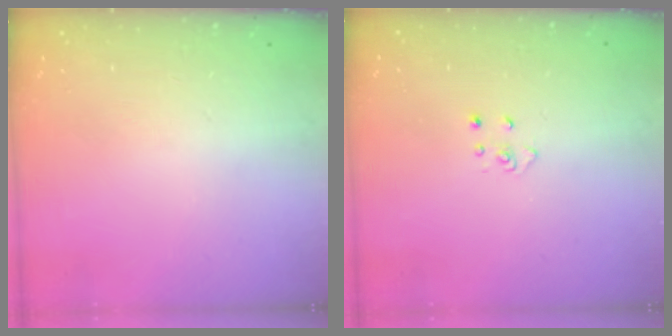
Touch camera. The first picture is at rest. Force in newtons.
{"total": 3.2, "press": 3.2, "slide": 0.3}